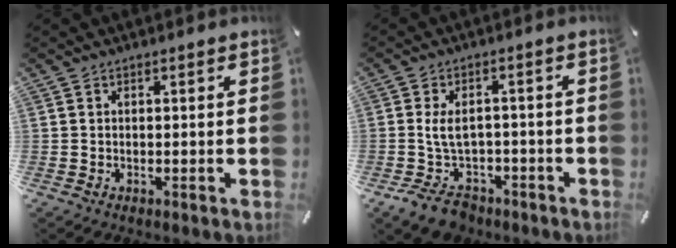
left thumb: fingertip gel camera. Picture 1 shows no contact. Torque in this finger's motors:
{"motor_torque": [-0.36, 0.92, 0.04, -0.03, 0.06]}